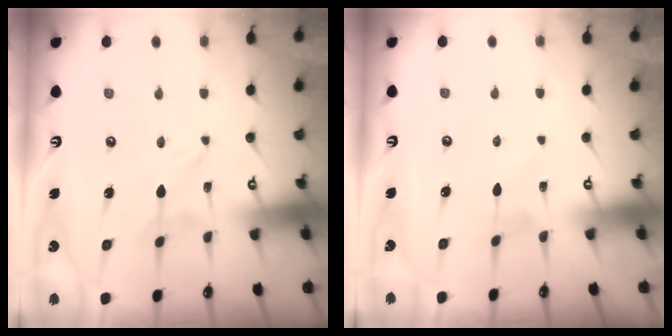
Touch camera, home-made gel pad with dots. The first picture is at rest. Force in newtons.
{"total": 2.2, "press": 2.2, "slide": 0.2}